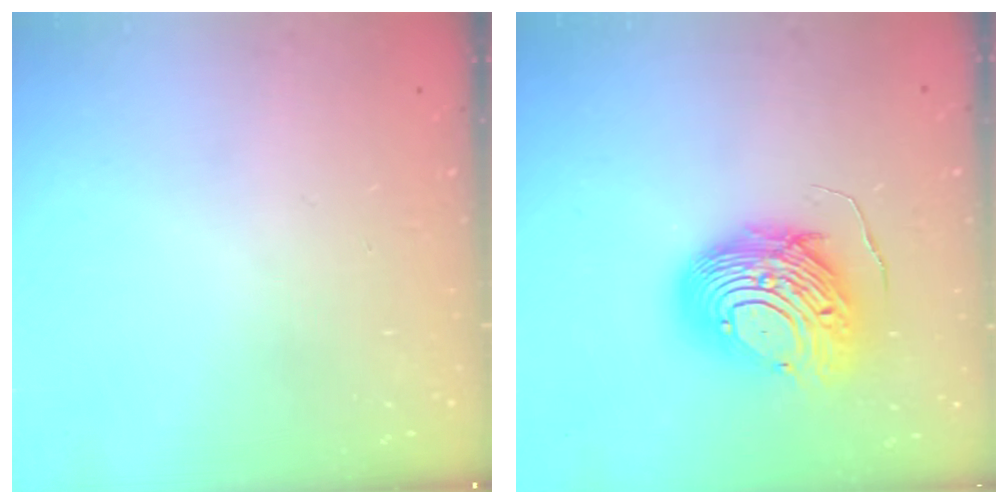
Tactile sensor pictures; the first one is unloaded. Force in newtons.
{"total": 13.5, "press": 13.4, "slide": 0.8}